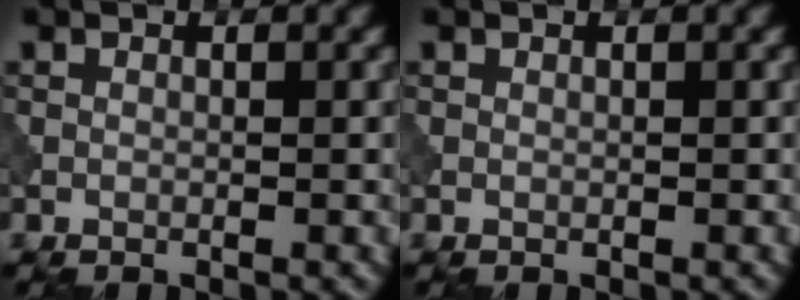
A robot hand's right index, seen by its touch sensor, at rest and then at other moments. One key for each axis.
{"total": 0.0}